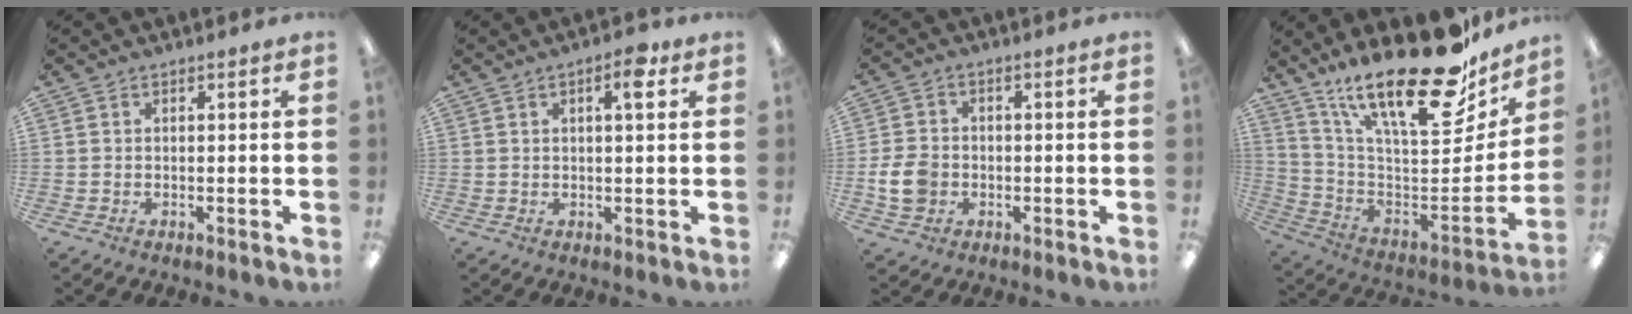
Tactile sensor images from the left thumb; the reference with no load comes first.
{"total": 4.5, "force": [2.3, 1.4, 3.6], "torque": [-0.046, -0.006, 0.032]}
{"total": 7.1, "force": [-1.4, 5.7, 4.1], "torque": [-0.088, 0.005, -0.027]}
{"total": 26.8, "force": [19.0, 8.7, 16.8], "torque": [-0.244, -0.138, 0.315]}